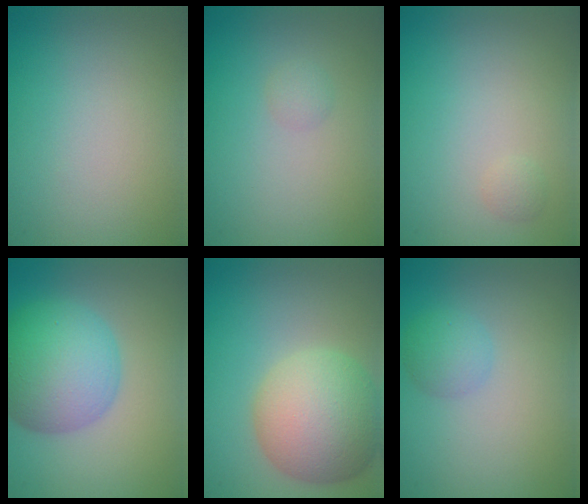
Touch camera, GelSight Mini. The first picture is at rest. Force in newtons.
{"total": 0.8, "press": 0.8, "slide": 0.1}
{"total": 0.6, "press": 0.6, "slide": 0.0}
{"total": 8.7, "press": 8.7, "slide": 0.2}
{"total": 8.4, "press": 8.4, "slide": 0.4}
{"total": 1.8, "press": 1.8, "slide": 0.1}